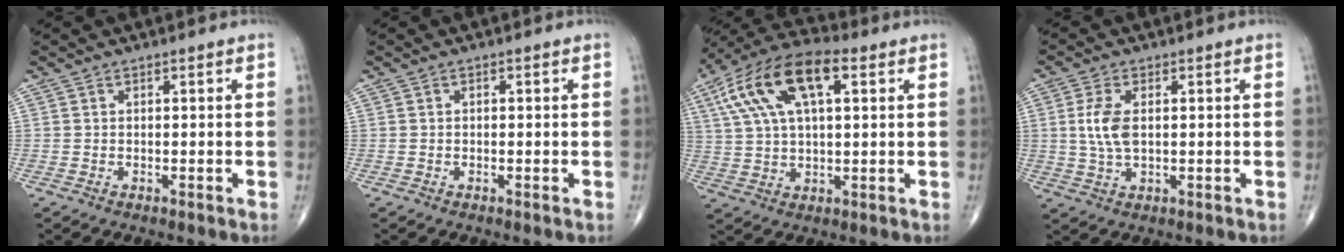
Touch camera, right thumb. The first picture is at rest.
{"total": 0.0}
{"total": 17.1, "force": [6.1, 7.7, 14.0], "torque": [-0.270, 0.024, 0.103]}
{"total": 6.0, "force": [0.7, 3.1, 5.0], "torque": [-0.115, -0.001, 0.014]}